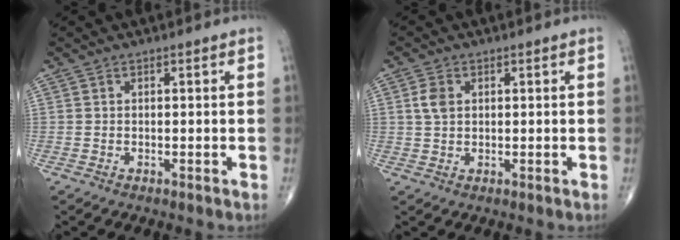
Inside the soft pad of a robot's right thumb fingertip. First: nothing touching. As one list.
[{"total": 3.2, "force": [0.8, 2.2, 2.2], "torque": [-0.042, 0.002, 0.017]}]